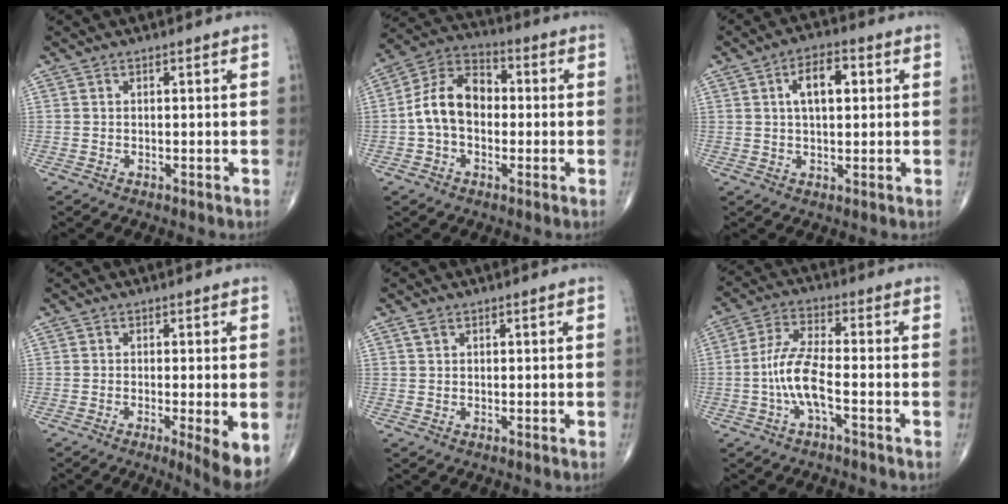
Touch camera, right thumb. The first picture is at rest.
{"total": 11.3, "force": [-0.7, 7.8, 8.1], "torque": [-0.136, 0.039, -0.027]}
{"total": 7.4, "force": [1.8, 3.8, 6.1], "torque": [-0.092, 0.009, 0.027]}
{"total": 6.2, "force": [-1.7, 0.8, 5.9], "torque": [-0.091, -0.019, -0.030]}
{"total": 1.3, "force": [0.7, 0.9, 0.6], "torque": [-0.009, 0.005, 0.012]}
{"total": 8.0, "force": [-2.4, 2.2, 7.3], "torque": [-0.164, 0.027, -0.049]}